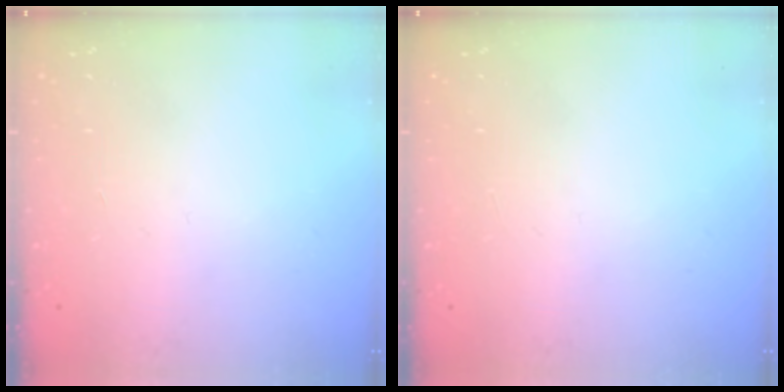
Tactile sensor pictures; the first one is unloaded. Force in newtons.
{"total": 0.0}